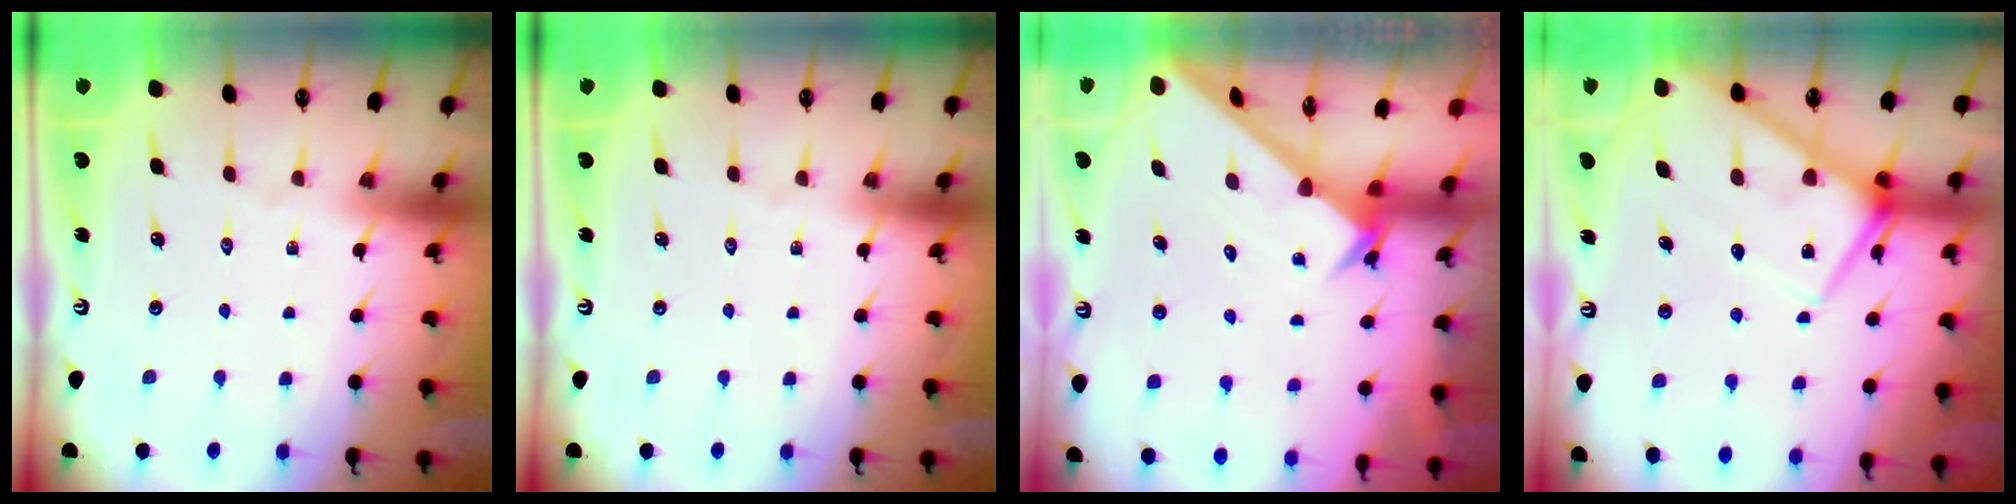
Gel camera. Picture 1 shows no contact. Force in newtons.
{"total": 0.0}
{"total": 2.6, "press": 2.6, "slide": 0.2}
{"total": 10.8, "press": 10.8, "slide": 0.8}